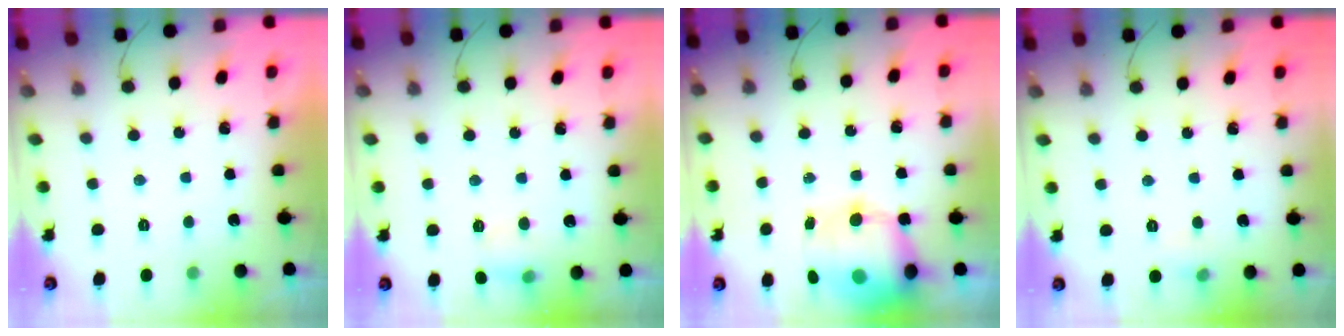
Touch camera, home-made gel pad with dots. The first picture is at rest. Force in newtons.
{"total": 6.1, "press": 5.9, "slide": 1.6}
{"total": 12.3, "press": 11.9, "slide": 3.1}
{"total": 4.0, "press": 3.7, "slide": 1.3}